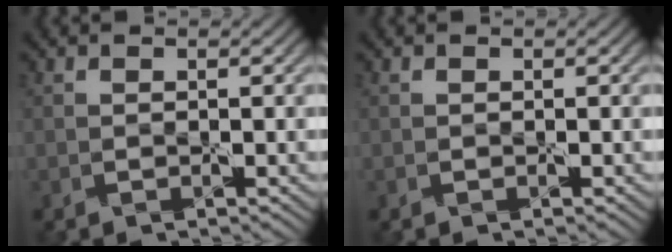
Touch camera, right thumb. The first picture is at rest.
{"total": 0.0}